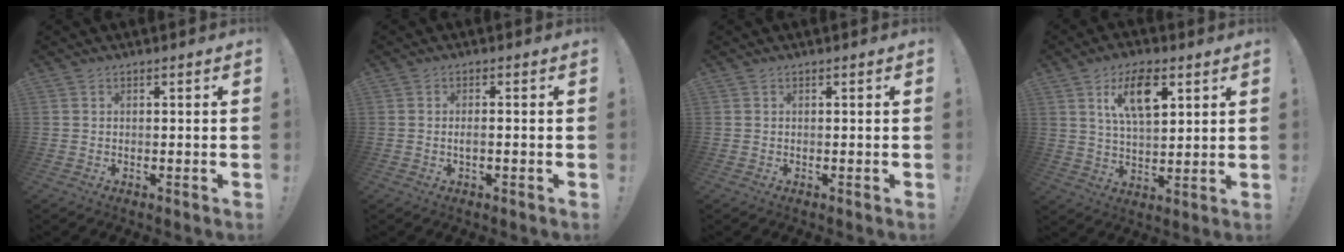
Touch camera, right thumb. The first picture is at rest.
{"total": 1.7, "force": [-0.6, 0.1, 1.5], "torque": [-0.036, 0.006, -0.011]}
{"total": 0.0}
{"total": 11.8, "force": [5.2, 5.7, 8.9], "torque": [-0.140, -0.005, 0.090]}